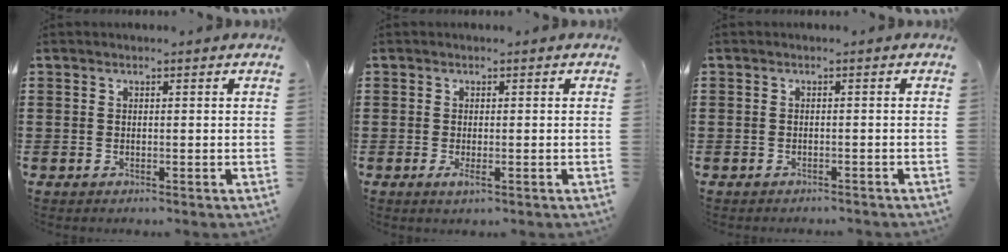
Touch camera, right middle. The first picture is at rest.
{"total": 1.3, "force": [-0.2, 0.4, 1.3], "torque": [-0.024, -0.003, -0.003]}
{"total": 0.9, "force": [-0.9, 0.3, -0.1], "torque": [-0.001, 0.003, -0.020]}